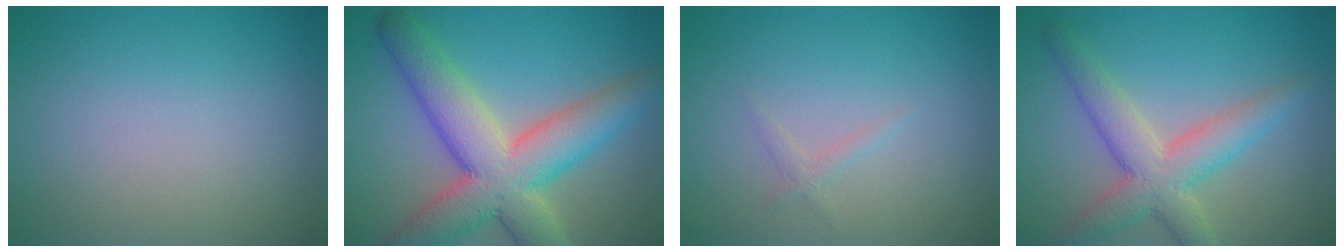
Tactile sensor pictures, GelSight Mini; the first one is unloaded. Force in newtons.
{"total": 9.8, "press": 9.8, "slide": 0.7}
{"total": 0.8, "press": 0.8, "slide": 0.0}
{"total": 5.4, "press": 5.4, "slide": 0.4}